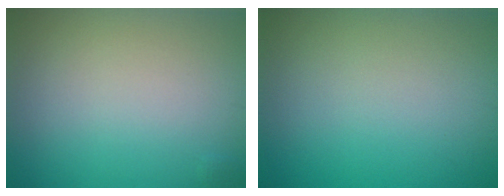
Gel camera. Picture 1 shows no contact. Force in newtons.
{"total": 0.0}